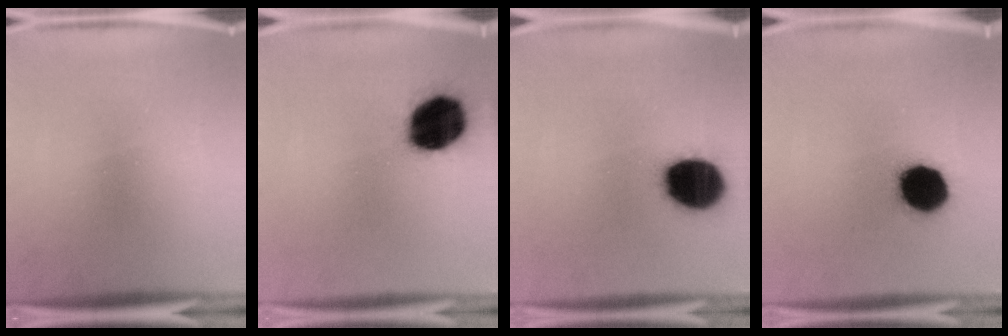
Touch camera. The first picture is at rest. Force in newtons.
{"total": 18.5}
{"total": 18.8}
{"total": 14.6}